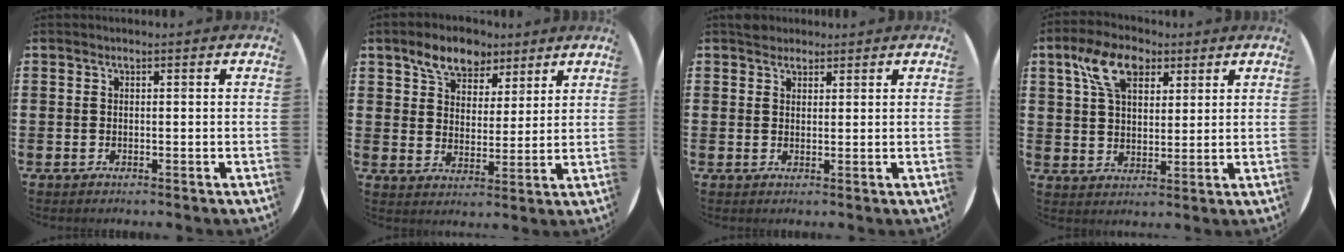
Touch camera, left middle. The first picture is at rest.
{"total": 6.7, "force": [5.2, 3.6, 2.0], "torque": [-0.053, -0.002, 0.095]}
{"total": 2.0, "force": [1.8, 0.8, 0.0], "torque": [0.005, 0.003, 0.034]}
{"total": 8.2, "force": [4.6, 4.9, 4.7], "torque": [-0.095, 0.011, 0.083]}